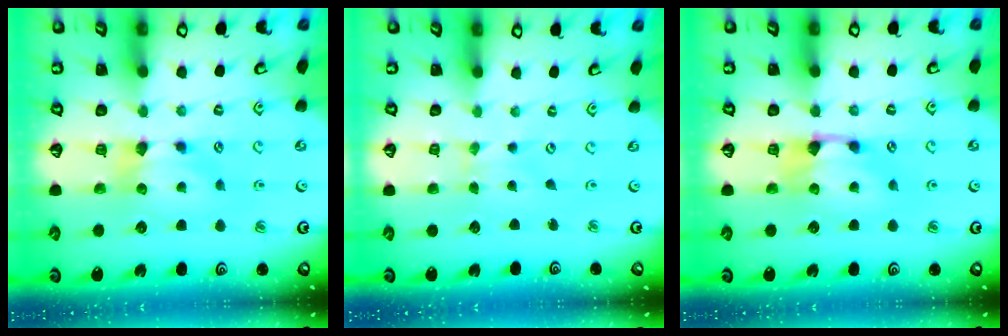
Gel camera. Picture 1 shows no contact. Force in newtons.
{"total": 2.1, "press": 1.6, "slide": 1.4}
{"total": 1.5, "press": 0.7, "slide": 1.4}